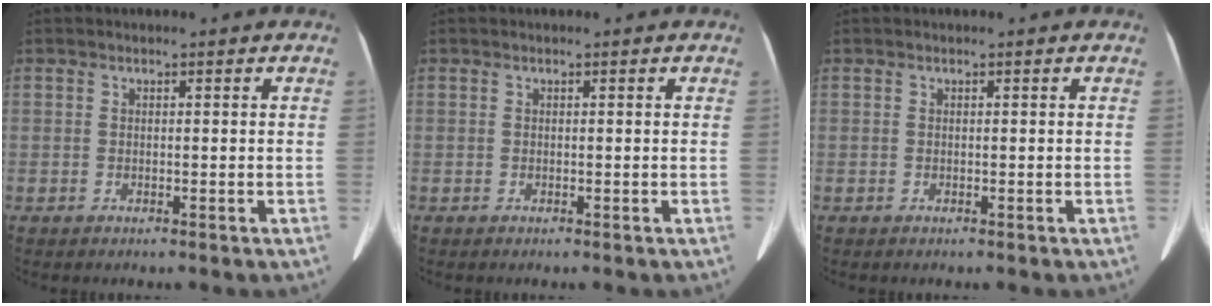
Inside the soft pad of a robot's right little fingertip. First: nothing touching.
{"total": 0.0}
{"total": 0.0}